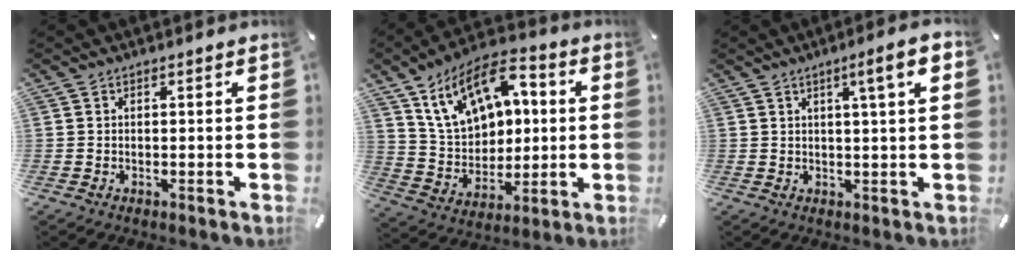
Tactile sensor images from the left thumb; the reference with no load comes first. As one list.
[{"total": 16.7, "force": [6.8, 12.0, 9.5], "torque": [-0.187, -0.017, 0.130]}, {"total": 6.5, "force": [2.8, 0.5, 5.9], "torque": [-0.094, -0.007, 0.039]}]